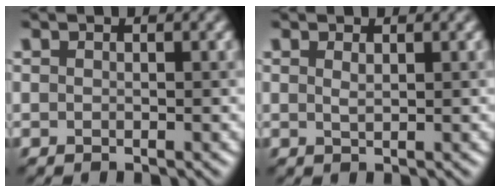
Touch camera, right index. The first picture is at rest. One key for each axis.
{"total": 0.8, "fx": 0.4, "fy": 0.2, "fz": 0.6, "tx": -0.012, "ty": -0.001, "tz": 0.008}